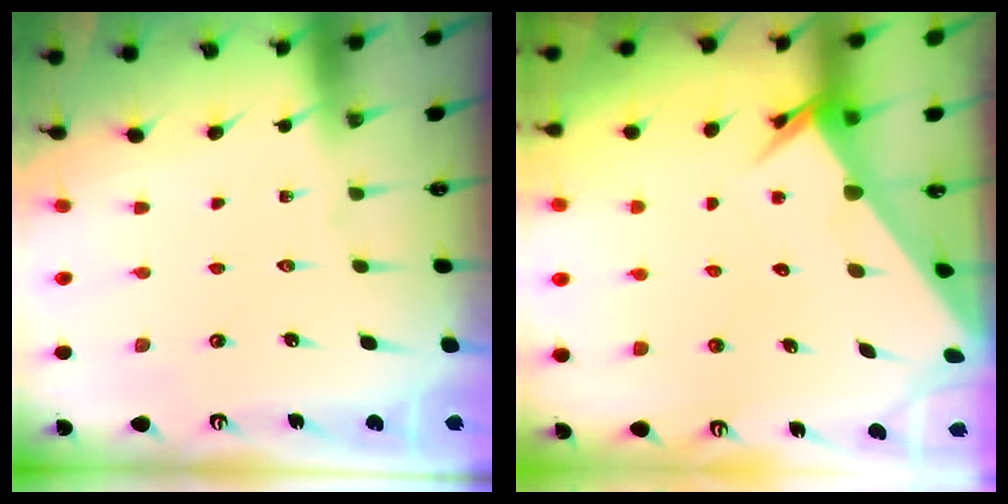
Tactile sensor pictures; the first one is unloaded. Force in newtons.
{"total": 3.8, "press": 3.8, "slide": 0.1}